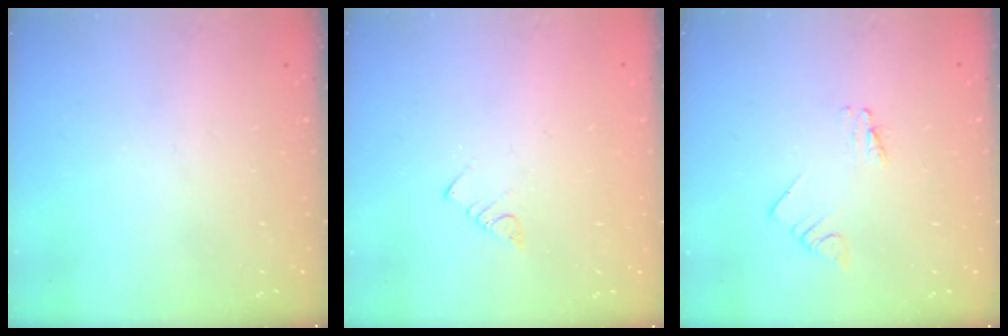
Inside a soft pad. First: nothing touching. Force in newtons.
{"total": 2.5, "press": 2.5, "slide": 0.4}
{"total": 1.1, "press": 1.0, "slide": 0.1}